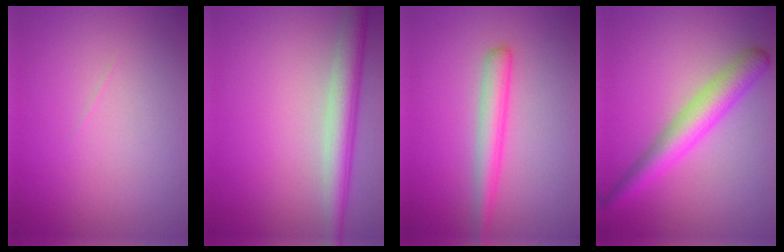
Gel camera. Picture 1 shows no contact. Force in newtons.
{"total": 4.3, "press": 4.3, "slide": 0.1}
{"total": 2.8, "press": 2.8, "slide": 0.1}
{"total": 4.5, "press": 4.5, "slide": 0.1}